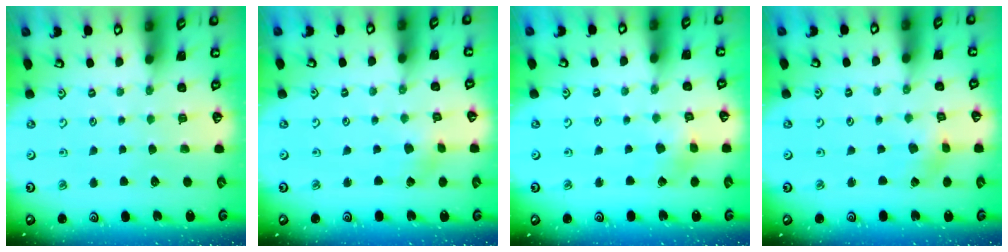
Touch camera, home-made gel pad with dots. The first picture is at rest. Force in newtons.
{"total": 1.9, "press": 1.9, "slide": 0.2}
{"total": 3.8, "press": 3.8, "slide": 0.2}
{"total": 1.0, "press": 1.0, "slide": 0.1}